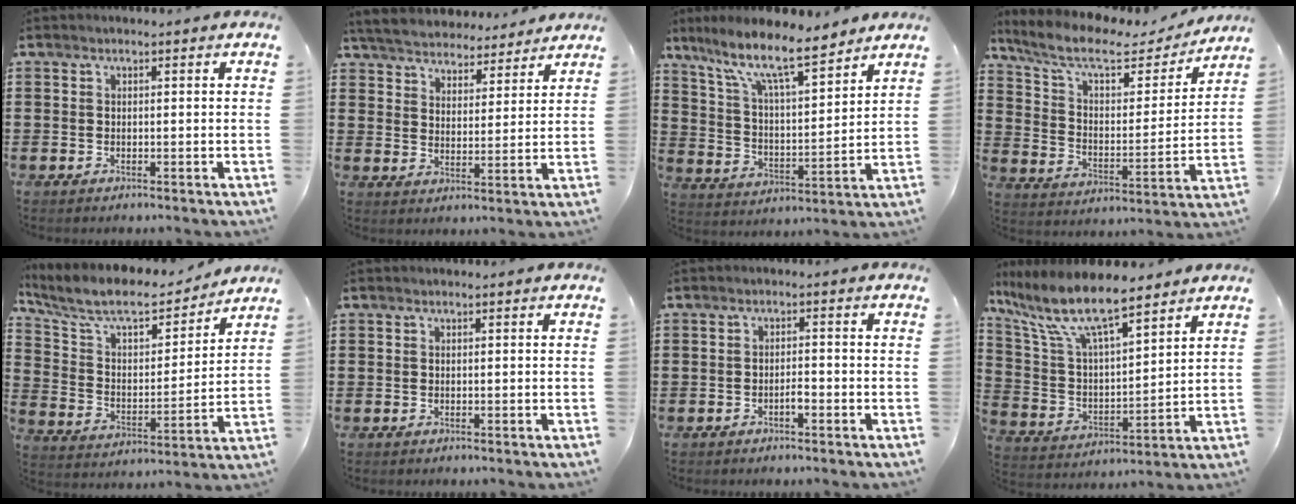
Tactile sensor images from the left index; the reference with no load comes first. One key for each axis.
{"total": 5.0, "fx": 5.0, "fy": 0.5, "fz": 0.2, "tx": -0.032, "ty": -0.031, "tz": 0.086}
{"total": 10.7, "fx": 8.4, "fy": 2.1, "fz": 6.3, "tx": -0.150, "ty": -0.036, "tz": 0.144}
{"total": 8.9, "fx": 6.9, "fy": 2.7, "fz": 5.0, "tx": -0.124, "ty": -0.032, "tz": 0.116}
{"total": 9.1, "fx": 8.0, "fy": 1.9, "fz": 3.9, "tx": -0.110, "ty": -0.048, "tz": 0.136}
{"total": 0.0}
{"total": 1.9, "fx": -1.0, "fy": 0.5, "fz": 1.5, "tx": -0.030, "ty": 0.002, "tz": -0.018}
{"total": 10.6, "fx": 8.2, "fy": 2.2, "fz": 6.3, "tx": -0.162, "ty": -0.043, "tz": 0.137}